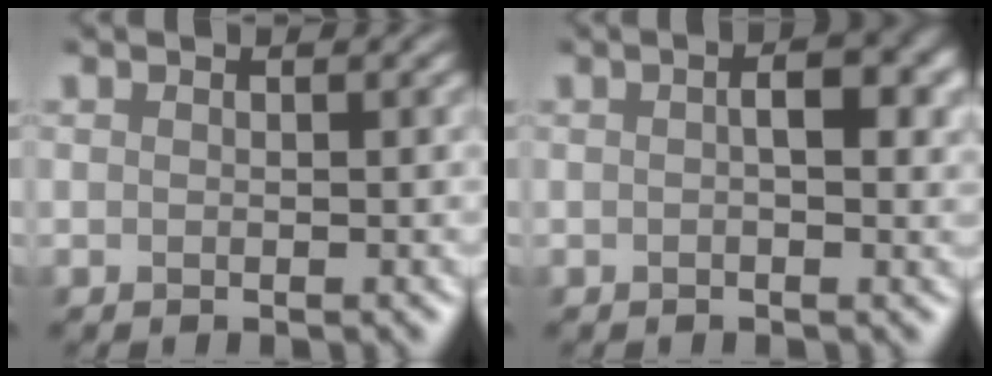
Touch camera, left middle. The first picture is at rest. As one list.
[{"total": 3.5, "force": [0.5, 1.3, 3.2], "torque": [-0.035, 0.008, 0.002]}]